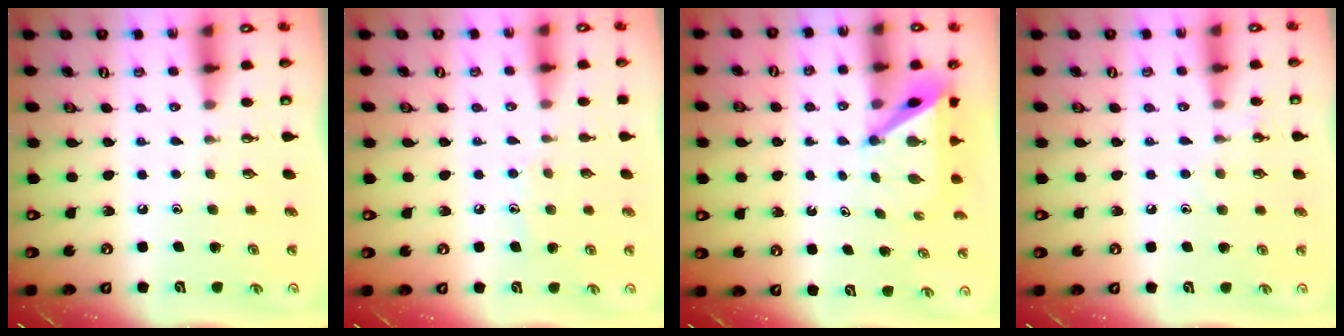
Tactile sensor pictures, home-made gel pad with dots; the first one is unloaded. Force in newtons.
{"total": 6.7, "press": 6.7, "slide": 0.7}
{"total": 5.1, "press": 5.1, "slide": 0.2}
{"total": 4.8, "press": 4.8, "slide": 0.5}